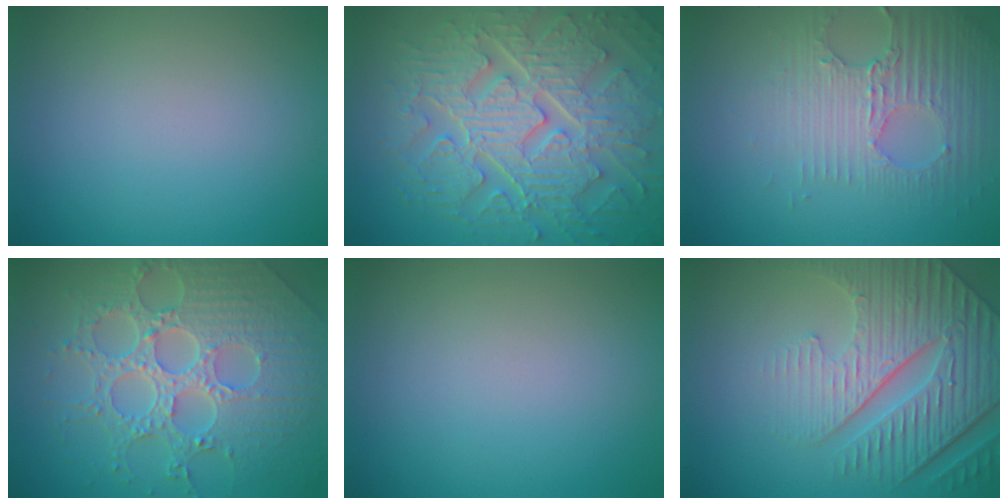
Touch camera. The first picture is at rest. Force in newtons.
{"total": 9.4, "press": 6.9, "slide": 6.4}
{"total": 3.5, "press": 3.4, "slide": 1.1}
{"total": 8.3, "press": 6.0, "slide": 5.6}
{"total": 0.0}
{"total": 6.6, "press": 5.5, "slide": 3.7}